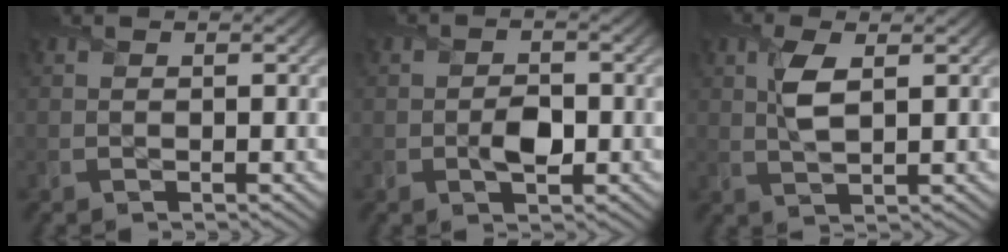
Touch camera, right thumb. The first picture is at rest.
{"total": 2.8, "force": [-0.8, 1.8, 2.0], "torque": [-0.034, -0.007, -0.012]}
{"total": 3.8, "force": [1.2, 1.5, 3.3], "torque": [-0.078, 0.000, 0.025]}